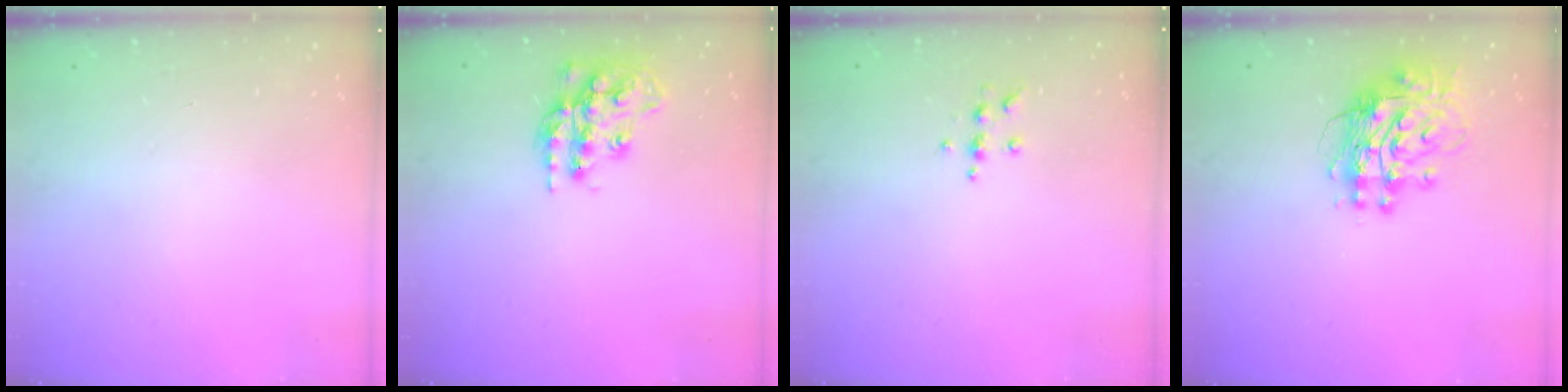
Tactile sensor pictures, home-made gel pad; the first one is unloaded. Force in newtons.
{"total": 17.3, "press": 17.3, "slide": 1.4}
{"total": 5.0, "press": 4.9, "slide": 0.5}
{"total": 12.3, "press": 12.3, "slide": 1.1}